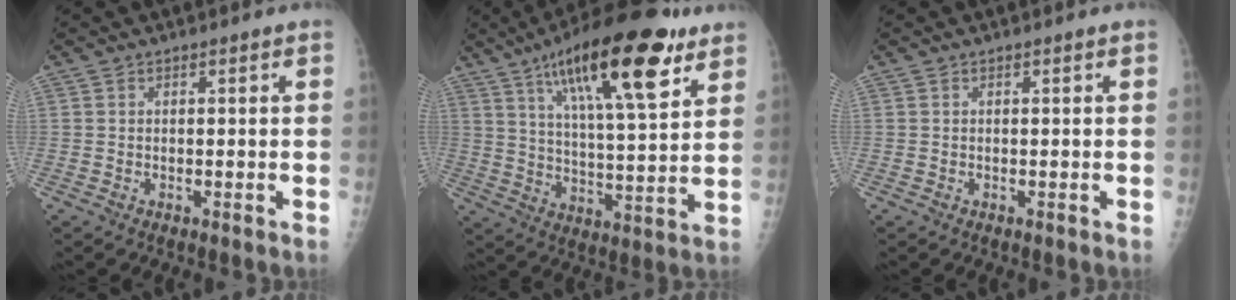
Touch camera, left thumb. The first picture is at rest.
{"total": 22.6, "force": [12.2, 6.3, 18.0], "torque": [-0.273, -0.032, 0.196]}
{"total": 0.0}